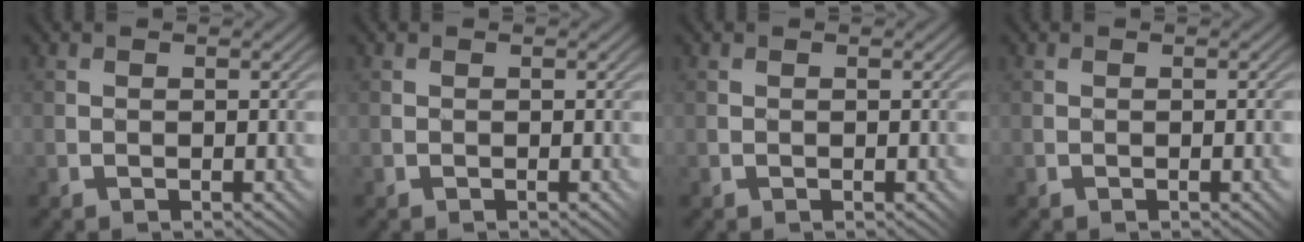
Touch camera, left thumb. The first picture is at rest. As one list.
[{"total": 0.0}, {"total": 0.0}, {"total": 1.6, "force": [-0.5, 0.8, 1.3], "torque": [-0.015, -0.004, -0.003]}]